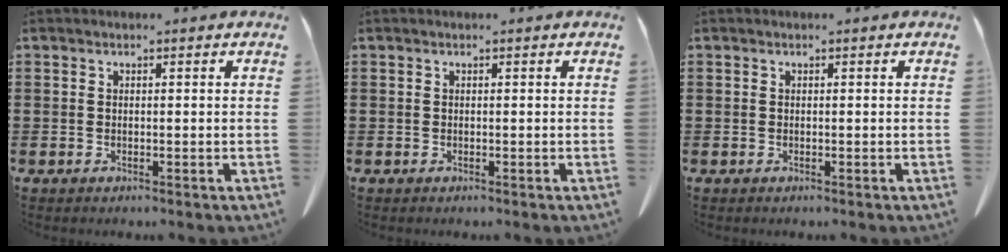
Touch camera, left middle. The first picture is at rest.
{"total": 0.0}
{"total": 0.0}